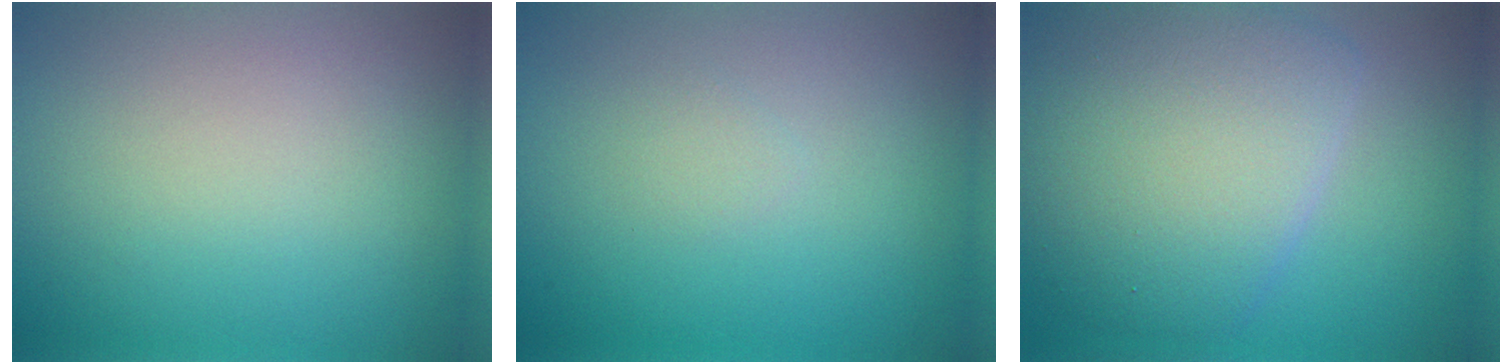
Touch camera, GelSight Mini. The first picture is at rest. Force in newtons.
{"total": 0.7, "press": 0.7, "slide": 0.0}
{"total": 9.0, "press": 9.0, "slide": 0.4}